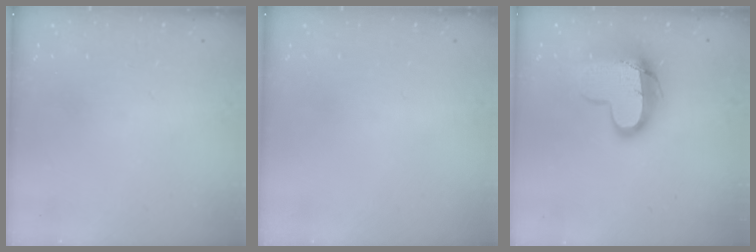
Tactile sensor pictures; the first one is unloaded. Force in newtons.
{"total": 0.0}
{"total": 13.7, "press": 13.6, "slide": 1.3}